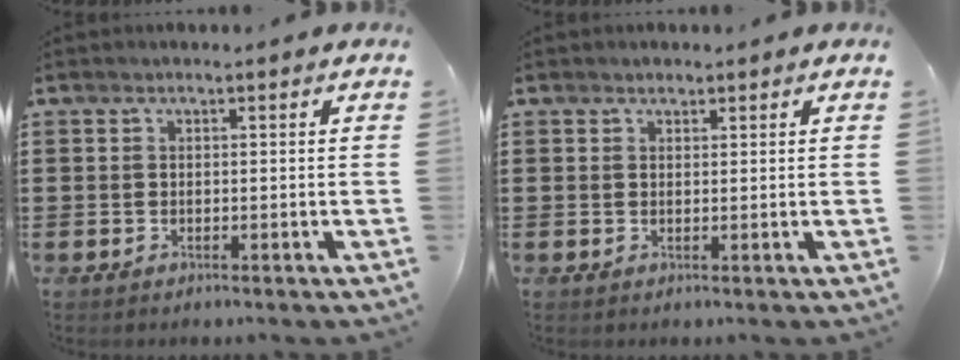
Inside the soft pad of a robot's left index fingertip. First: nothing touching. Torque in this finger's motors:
{"motor_torque": [0.16, -0.18, 0.00, 0.00]}